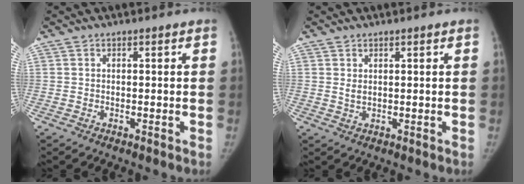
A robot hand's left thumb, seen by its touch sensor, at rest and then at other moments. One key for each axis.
{"total": 1.7, "fx": 0.8, "fy": 0.7, "fz": 1.3, "tx": -0.022, "ty": -0.007, "tz": 0.020}